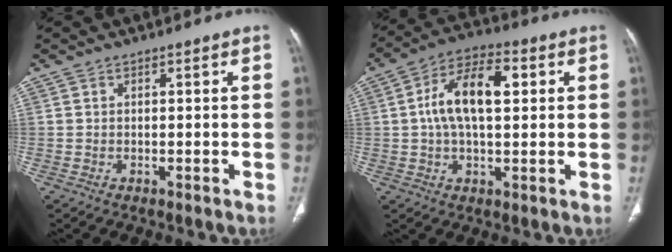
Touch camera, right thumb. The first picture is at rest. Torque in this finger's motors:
{"motor_torque": [1.61, 1.59, 1.07, -0.20, 0.17]}